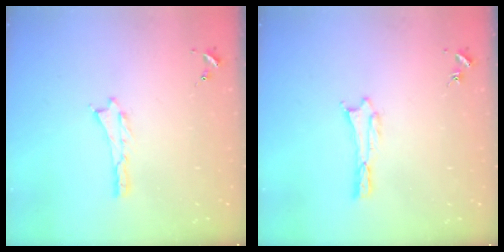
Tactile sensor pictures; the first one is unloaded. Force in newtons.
{"total": 0.7, "press": 0.7, "slide": 0.1}